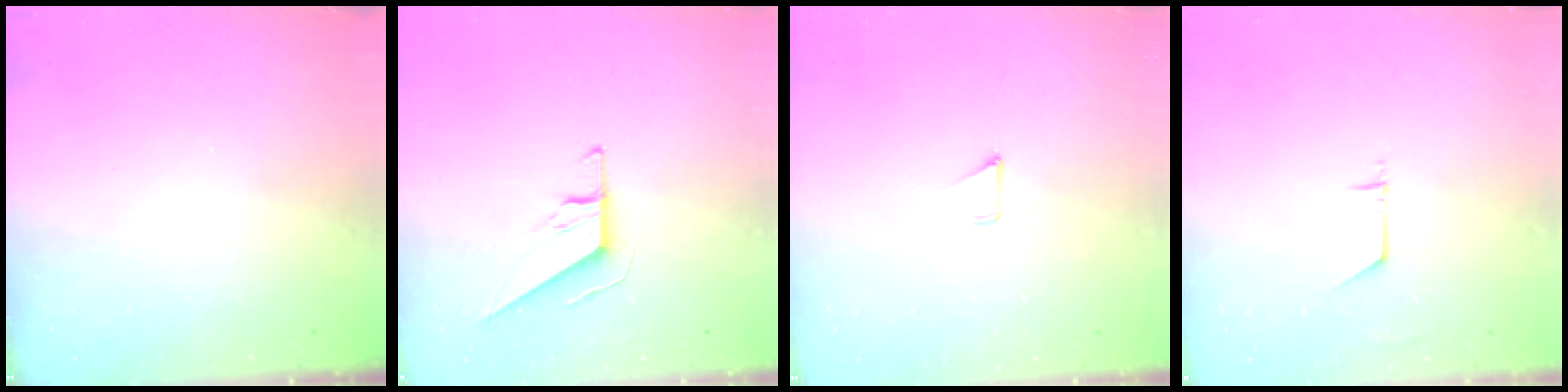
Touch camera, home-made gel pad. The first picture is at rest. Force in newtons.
{"total": 9.2, "press": 9.1, "slide": 0.9}
{"total": 2.9, "press": 2.8, "slide": 0.3}
{"total": 5.7, "press": 5.7, "slide": 0.5}